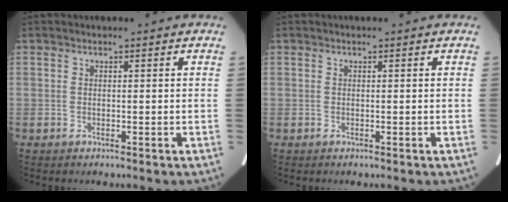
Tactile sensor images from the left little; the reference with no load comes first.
{"total": 0.0}